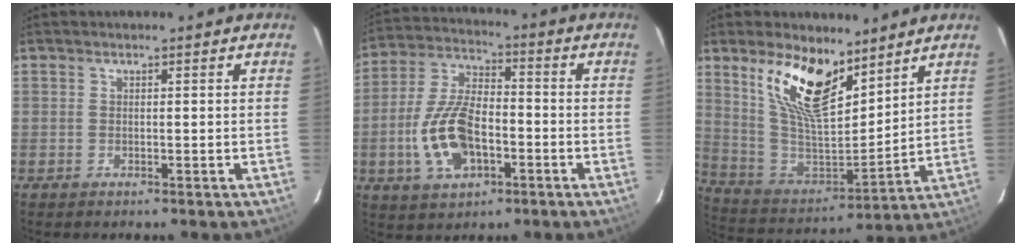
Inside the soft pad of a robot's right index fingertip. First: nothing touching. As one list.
[{"total": 13.8, "force": [-4.2, 7.3, 10.9], "torque": [-0.229, 0.011, -0.072]}, {"total": 16.9, "force": [10.6, 6.9, 11.2], "torque": [-0.220, -0.002, 0.212]}]